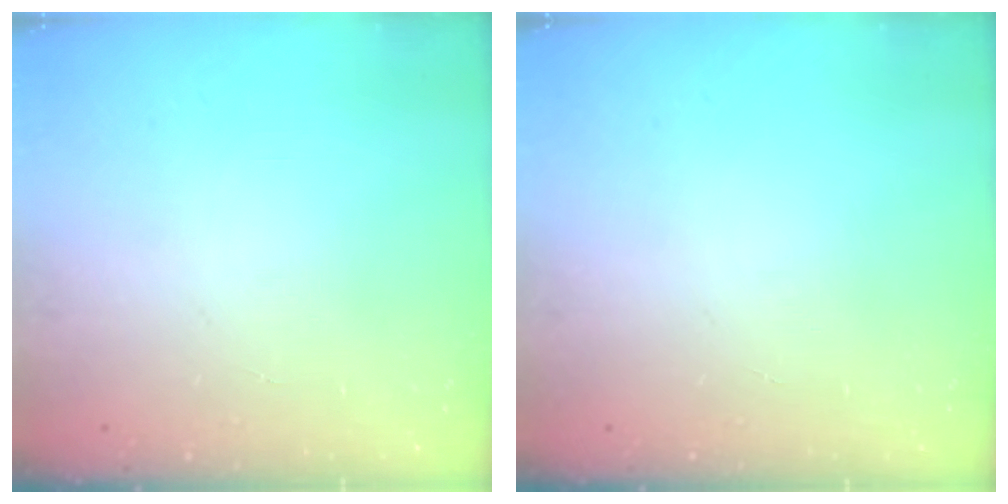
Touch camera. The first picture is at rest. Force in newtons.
{"total": 0.0}